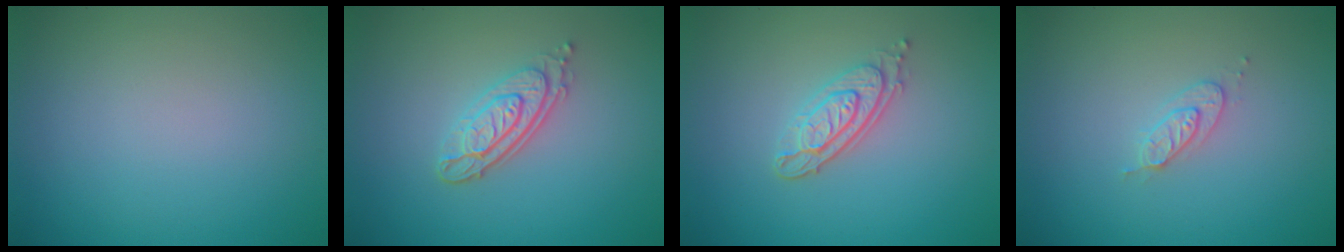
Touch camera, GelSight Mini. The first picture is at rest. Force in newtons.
{"total": 3.4, "press": 2.7, "slide": 1.9}
{"total": 3.1, "press": 2.6, "slide": 1.7}
{"total": 1.7, "press": 1.6, "slide": 0.2}